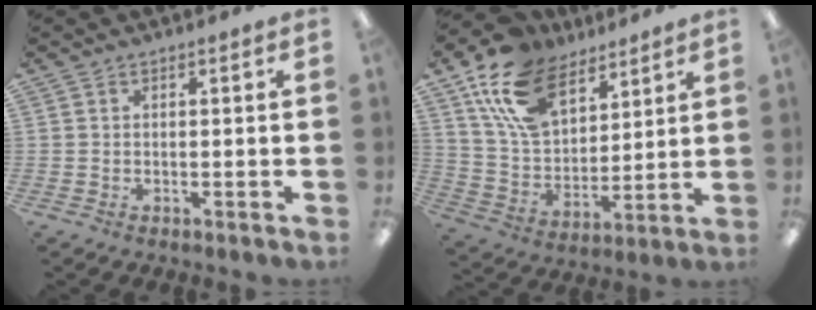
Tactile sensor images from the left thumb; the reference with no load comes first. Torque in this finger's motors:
{"motor_torque": [0.93, 0.92, 1.36, -1.42, 0.33]}